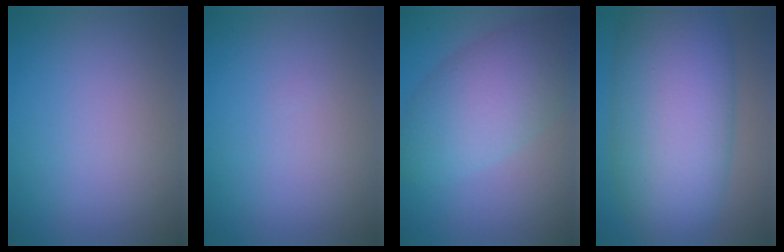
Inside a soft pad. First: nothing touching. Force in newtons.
{"total": 0.0}
{"total": 7.8, "press": 7.7, "slide": 0.5}
{"total": 14.2, "press": 14.2, "slide": 0.1}